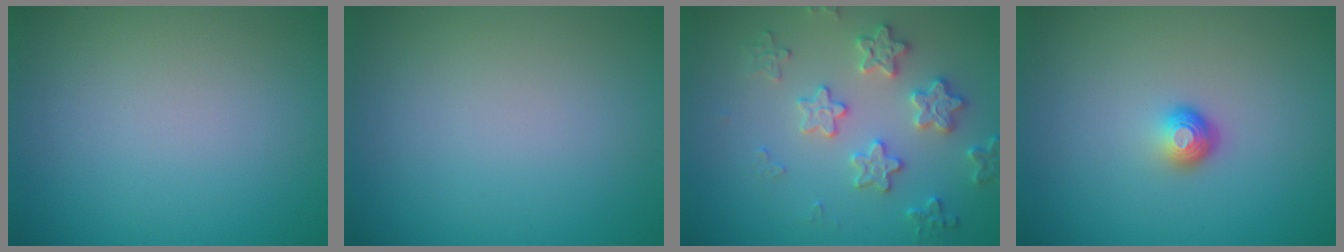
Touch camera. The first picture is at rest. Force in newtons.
{"total": 0.0}
{"total": 3.6, "press": 3.4, "slide": 1.2}
{"total": 1.8, "press": 1.1, "slide": 1.5}